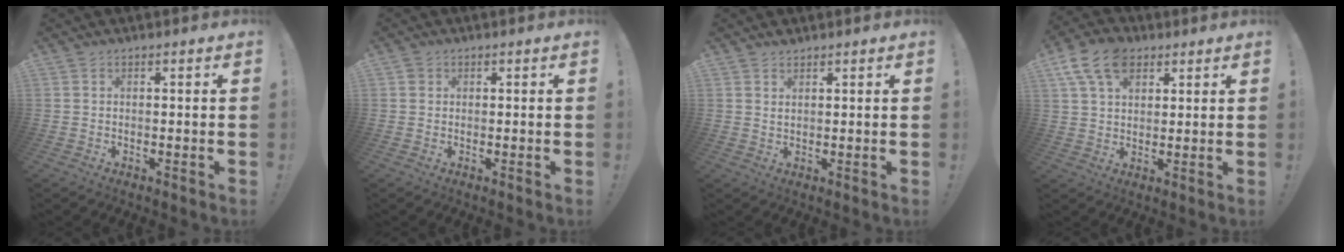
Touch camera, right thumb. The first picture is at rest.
{"total": 1.2, "force": [0.6, 1.0, 0.2], "torque": [0.001, -0.001, 0.010]}
{"total": 1.5, "force": [1.3, 0.6, 0.5], "torque": [-0.005, -0.005, 0.023]}
{"total": 12.3, "force": [5.9, 8.1, 7.1], "torque": [-0.121, -0.017, 0.112]}